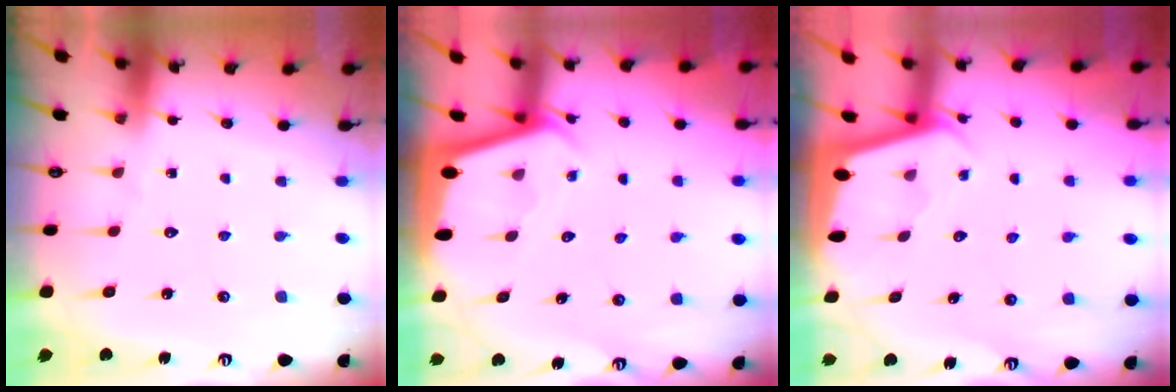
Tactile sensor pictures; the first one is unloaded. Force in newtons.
{"total": 2.2, "press": 2.2, "slide": 0.2}
{"total": 1.9, "press": 1.9, "slide": 0.0}